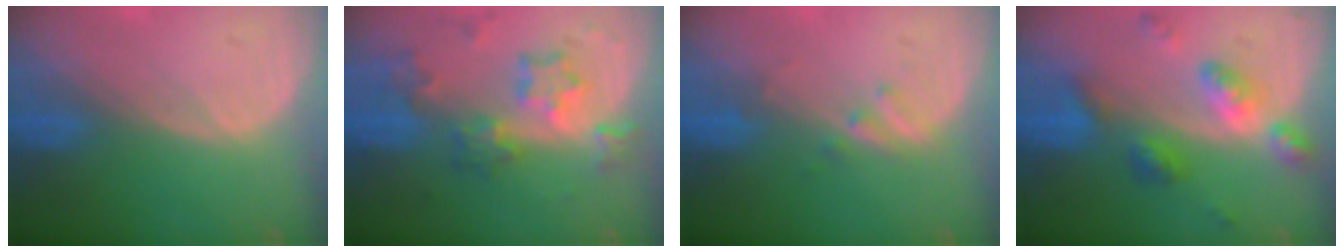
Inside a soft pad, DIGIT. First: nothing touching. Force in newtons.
{"total": 8.5, "press": 7.5, "slide": 4.1}
{"total": 1.9, "press": 1.9, "slide": 0.3}
{"total": 7.2, "press": 7.2, "slide": 0.6}